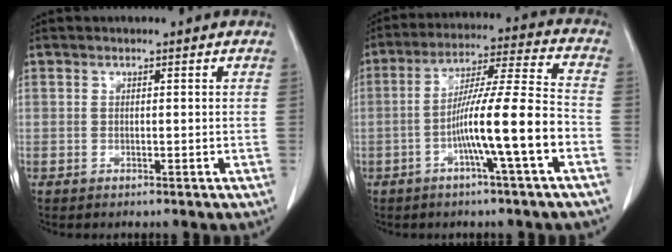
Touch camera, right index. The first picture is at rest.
{"total": 12.7, "force": [-4.4, -0.7, 11.8], "torque": [-0.210, 0.010, -0.078]}